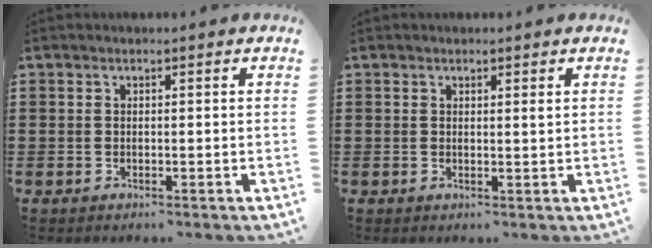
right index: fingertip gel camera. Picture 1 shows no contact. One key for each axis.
{"total": 0.8, "fx": 0.5, "fy": 0.1, "fz": 0.6, "tx": -0.013, "ty": -0.001, "tz": 0.010}